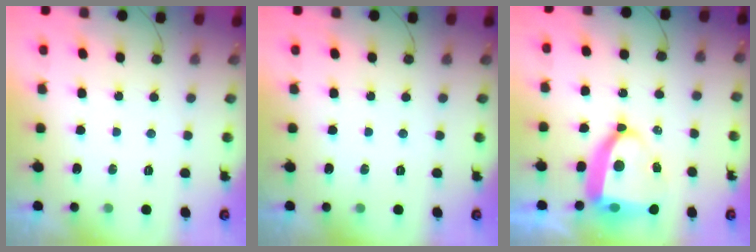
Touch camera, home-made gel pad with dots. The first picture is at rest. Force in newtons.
{"total": 0.0}
{"total": 12.2, "press": 12.1, "slide": 1.5}